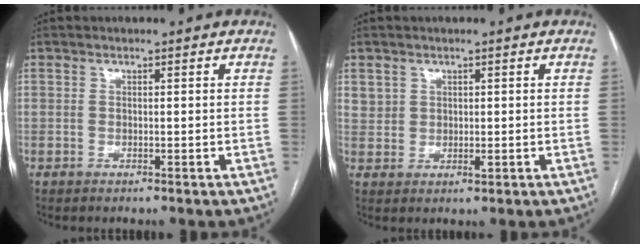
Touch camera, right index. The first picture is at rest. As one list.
[{"total": 2.8, "force": [1.4, 2.4, 0.6], "torque": [-0.005, 0.001, 0.032]}]